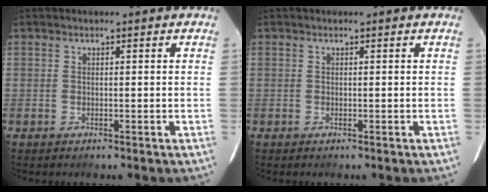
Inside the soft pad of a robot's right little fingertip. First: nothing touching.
{"total": 0.0}